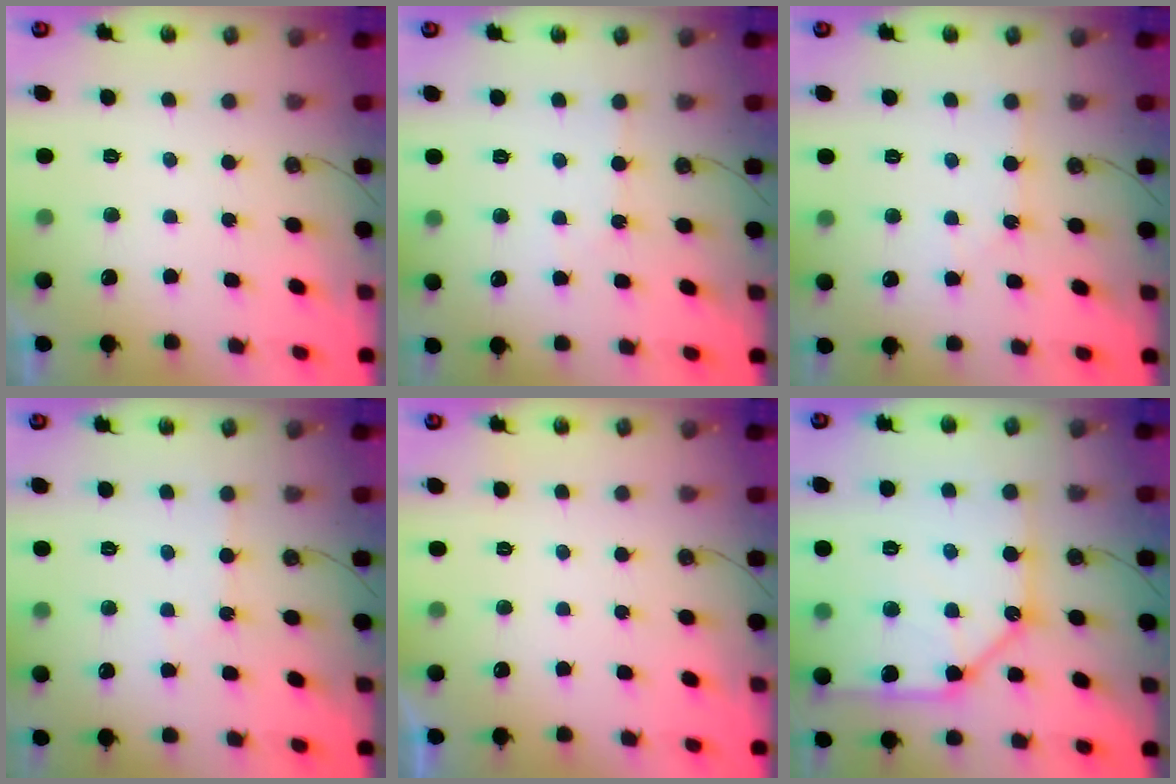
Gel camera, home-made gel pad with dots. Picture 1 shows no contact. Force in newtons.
{"total": 2.6, "press": 2.6, "slide": 0.3}
{"total": 1.7, "press": 1.7, "slide": 0.3}
{"total": 2.6, "press": 2.6, "slide": 0.3}
{"total": 0.0}
{"total": 17.5, "press": 17.3, "slide": 2.3}